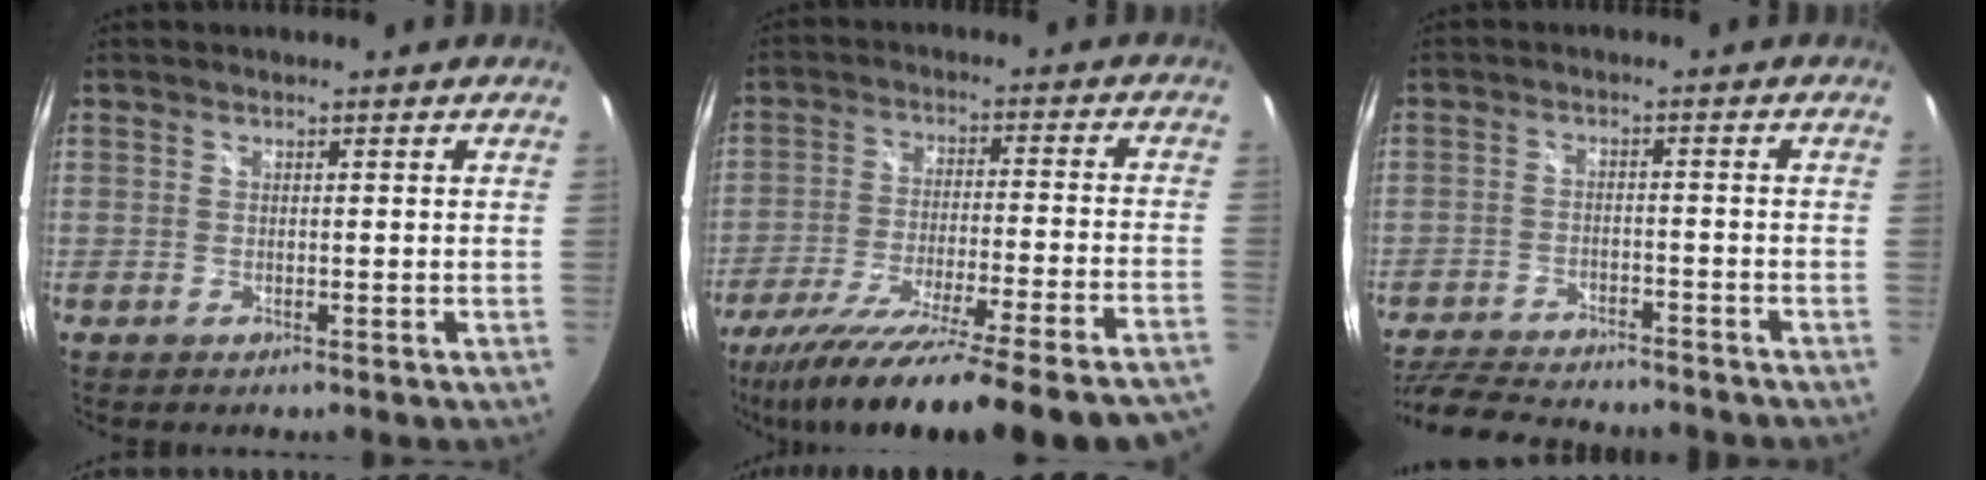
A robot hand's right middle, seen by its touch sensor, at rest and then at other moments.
{"total": 30.4, "force": [-26.7, -1.2, 14.6], "torque": [-0.236, -0.100, -0.394]}
{"total": 16.0, "force": [-13.9, 4.1, 6.9], "torque": [-0.152, -0.026, -0.211]}